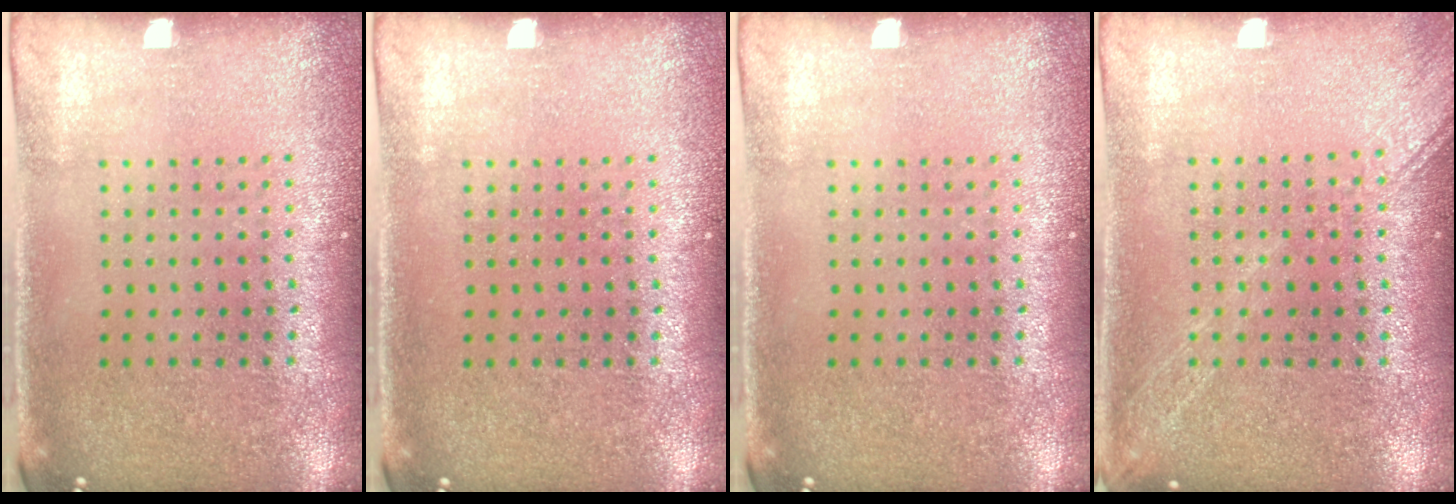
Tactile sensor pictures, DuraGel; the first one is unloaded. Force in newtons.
{"total": 0.0}
{"total": 0.0}
{"total": 2.6, "press": 2.6, "slide": 0.3}